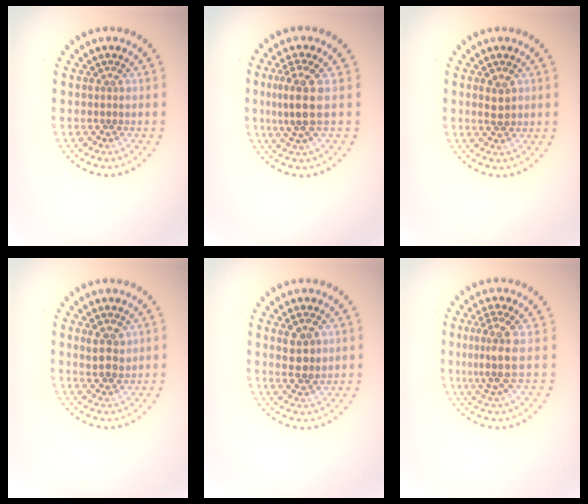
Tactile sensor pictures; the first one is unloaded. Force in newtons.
{"total": 3.3, "press": 2.9, "slide": 1.6}
{"total": 1.9, "press": 1.9, "slide": 0.4}
{"total": 2.3, "press": 2.2, "slide": 0.7}
{"total": 2.9, "press": 2.8, "slide": 0.7}
{"total": 3.2, "press": 2.6, "slide": 1.9}